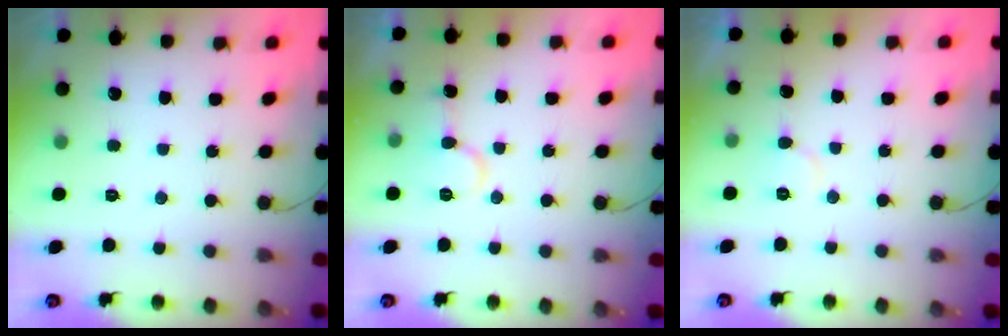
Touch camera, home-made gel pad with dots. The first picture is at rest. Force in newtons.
{"total": 8.7, "press": 8.6, "slide": 1.0}
{"total": 5.7, "press": 5.7, "slide": 0.5}